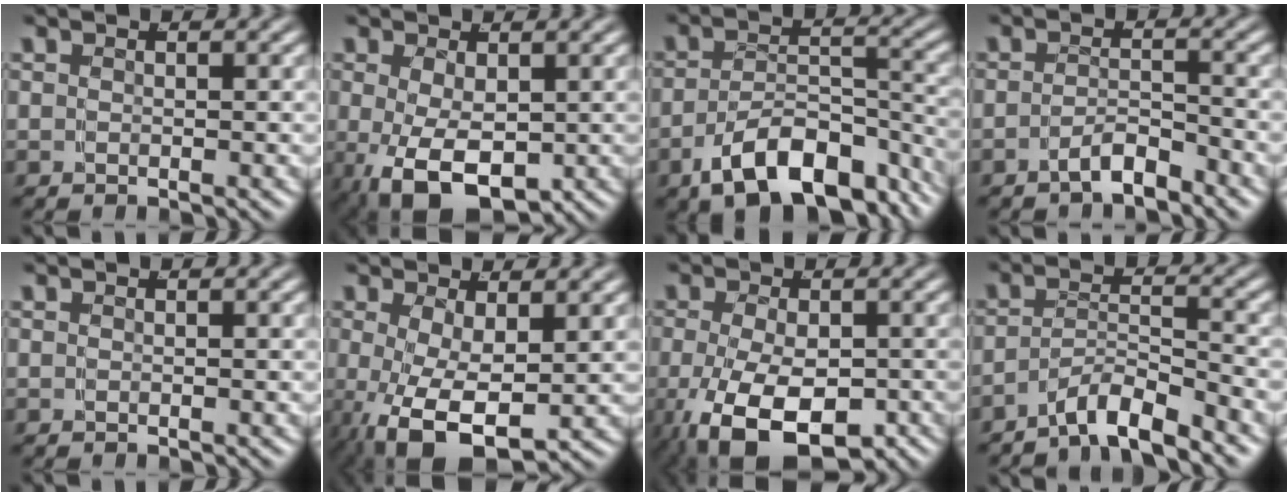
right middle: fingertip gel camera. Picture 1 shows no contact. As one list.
[{"total": 8.4, "force": [-3.9, 4.5, 5.9], "torque": [-0.122, -0.043, -0.034]}, {"total": 11.4, "force": [-7.8, 5.5, 6.2], "torque": [-0.086, -0.018, -0.112]}, {"total": 3.3, "force": [-3.0, 0.7, 1.0], "torque": [-0.004, -0.003, -0.053]}, {"total": 0.0}, {"total": 7.5, "force": [-2.1, 3.8, 6.1], "torque": [-0.117, -0.034, -0.015]}, {"total": 9.9, "force": [-4.2, 5.6, 7.0], "torque": [-0.141, -0.047, -0.040]}, {"total": 4.6, "force": [-3.8, 1.1, 2.2], "torque": [-0.025, 0.004, -0.069]}]